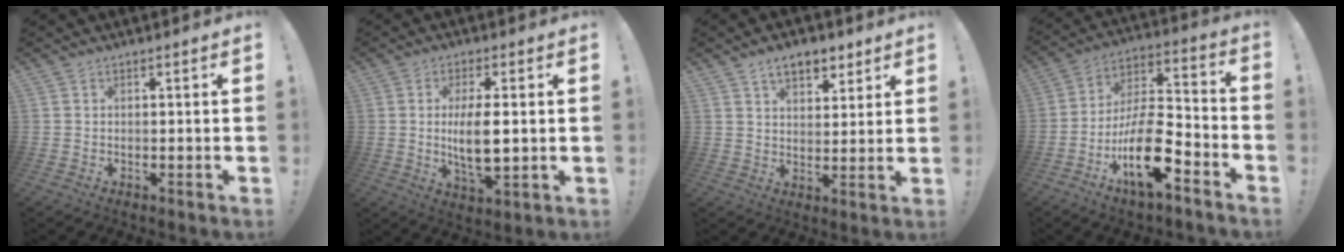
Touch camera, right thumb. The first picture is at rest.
{"total": 9.8, "force": [0.3, 3.7, 9.0], "torque": [-0.159, -0.016, -0.001]}
{"total": 8.4, "force": [5.3, 4.9, 4.3], "torque": [-0.057, -0.018, 0.096]}
{"total": 19.0, "force": [-8.7, 7.5, 15.2], "torque": [-0.279, 0.051, -0.136]}